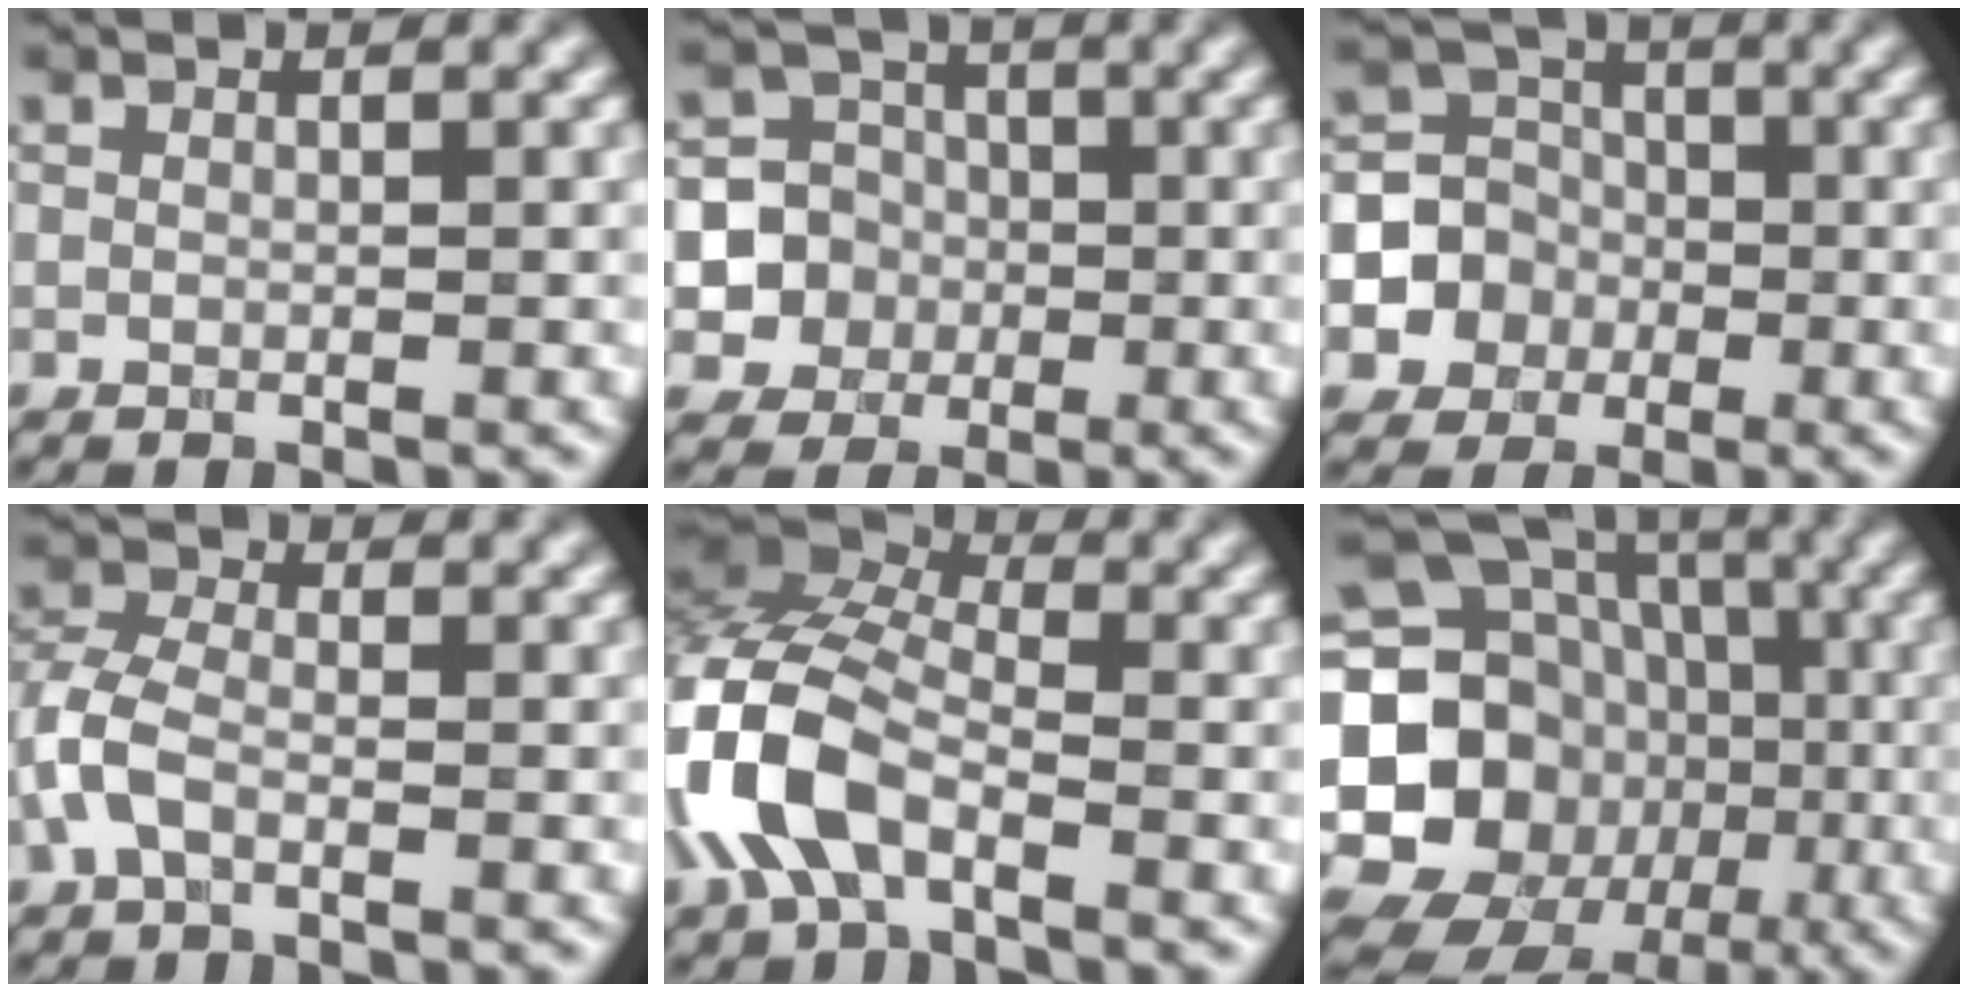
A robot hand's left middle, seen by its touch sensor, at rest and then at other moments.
{"total": 5.8, "force": [-1.3, 5.6, 0.9], "torque": [0.003, 0.013, -0.040]}
{"total": 6.4, "force": [-1.8, 6.0, 1.3], "torque": [-0.012, 0.006, -0.054]}
{"total": 3.4, "force": [-1.5, 1.8, 2.5], "torque": [-0.066, 0.006, -0.044]}
{"total": 8.7, "force": [-3.0, 4.7, 6.7], "torque": [-0.157, 0.013, -0.076]}
{"total": 19.8, "force": [-3.1, 17.6, 8.6], "torque": [-0.170, 0.009, -0.096]}